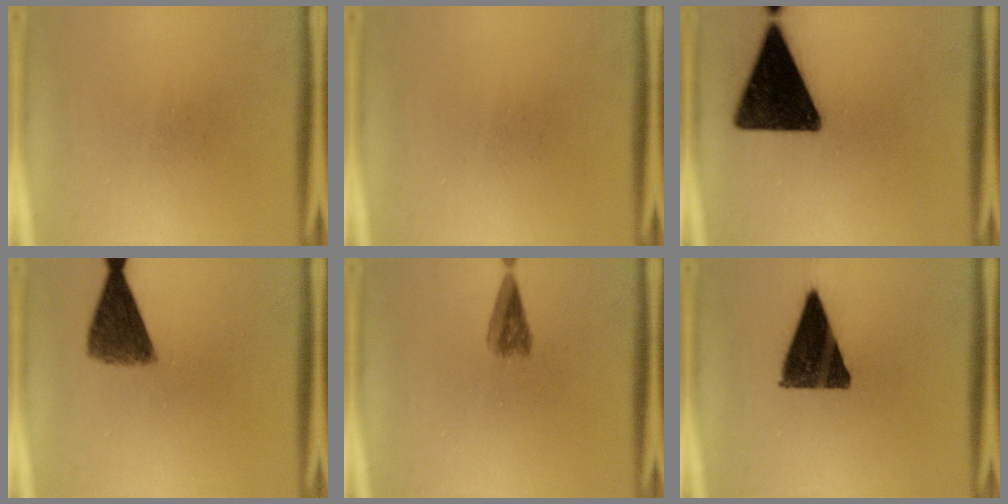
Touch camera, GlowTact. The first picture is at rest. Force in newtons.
{"total": 0.0}
{"total": 17.5}
{"total": 7.5}
{"total": 3.0}
{"total": 13.0}